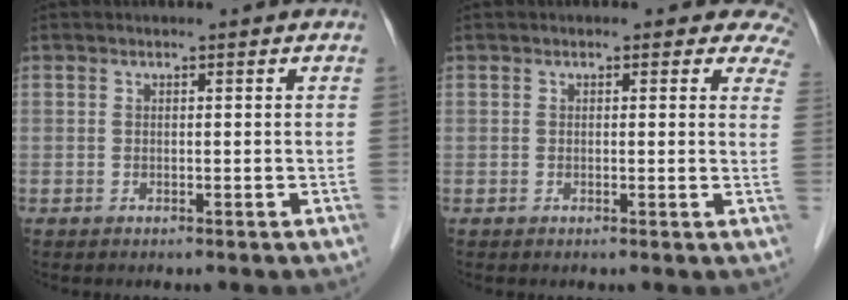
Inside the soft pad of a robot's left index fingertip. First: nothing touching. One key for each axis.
{"total": 5.1, "fx": 4.3, "fy": 2.3, "fz": 1.4, "tx": 0.019, "ty": -0.010, "tz": 0.016}